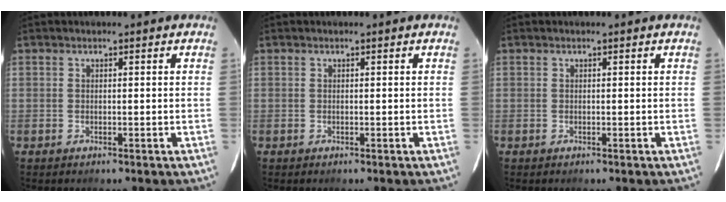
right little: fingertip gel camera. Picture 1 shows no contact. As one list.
[{"total": 0.0}, {"total": 0.0}]